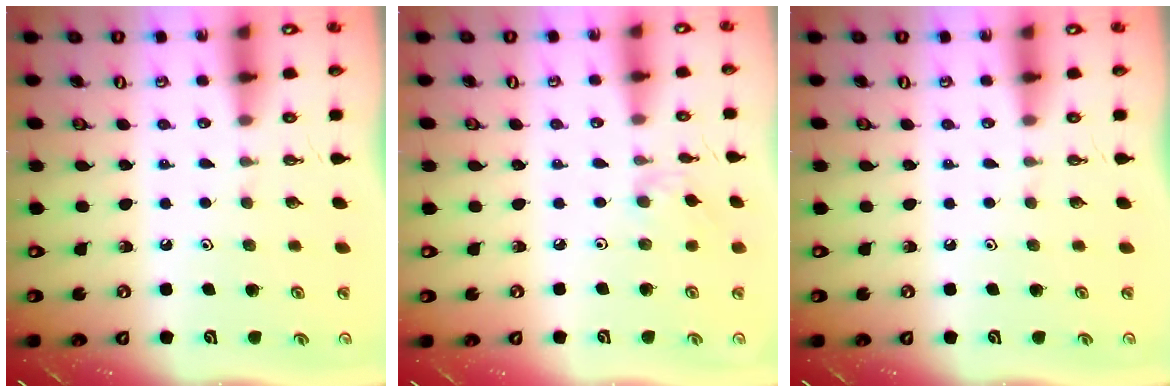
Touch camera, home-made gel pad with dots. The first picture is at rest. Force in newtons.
{"total": 2.0, "press": 1.9, "slide": 0.5}
{"total": 0.0}